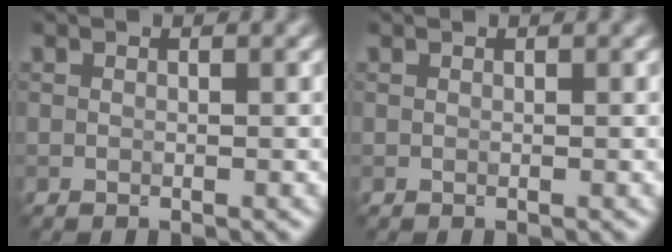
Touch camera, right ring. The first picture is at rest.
{"total": 0.0}